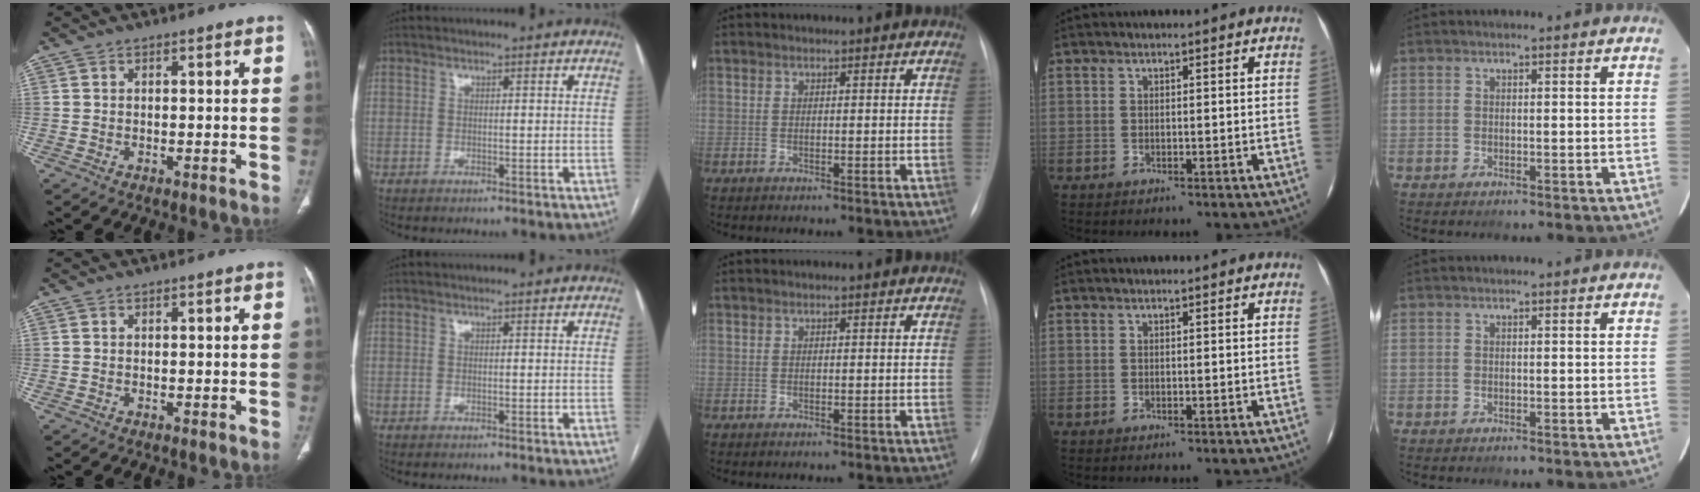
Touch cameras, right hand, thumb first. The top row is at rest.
{}